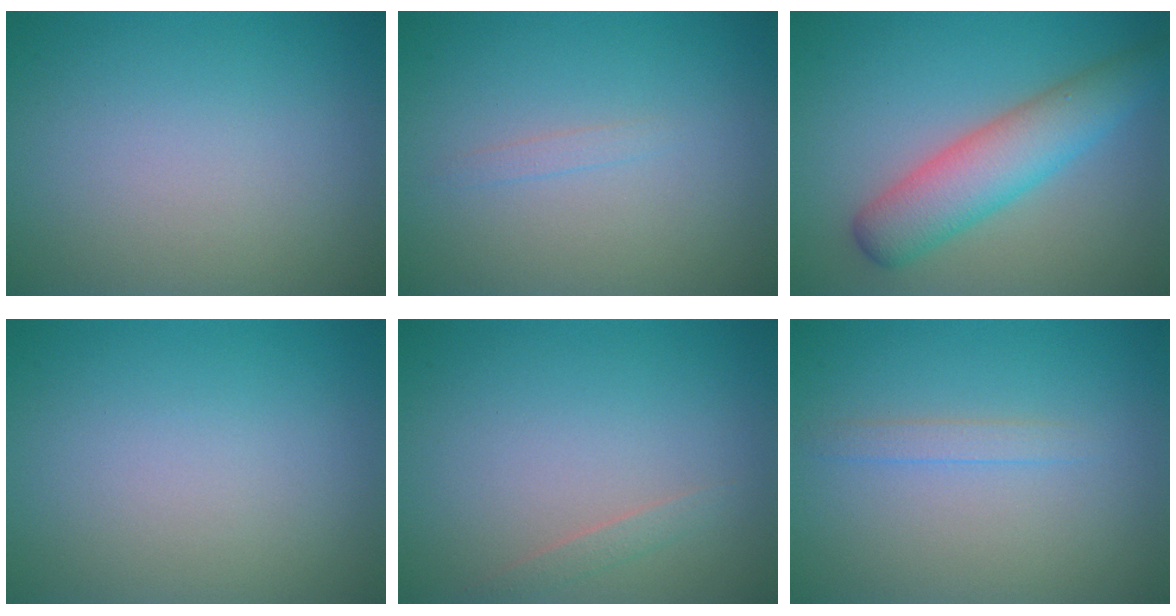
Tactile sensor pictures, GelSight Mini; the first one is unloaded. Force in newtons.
{"total": 0.7, "press": 0.7, "slide": 0.0}
{"total": 5.5, "press": 5.5, "slide": 0.2}
{"total": 0.0}
{"total": 0.8, "press": 0.8, "slide": 0.0}
{"total": 1.1, "press": 1.1, "slide": 0.0}